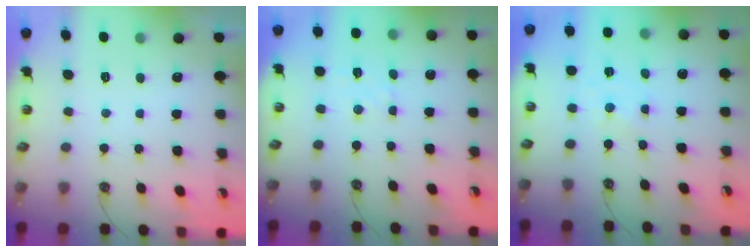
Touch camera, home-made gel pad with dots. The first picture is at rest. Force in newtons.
{"total": 2.9, "press": 2.9, "slide": 0.5}
{"total": 0.0}